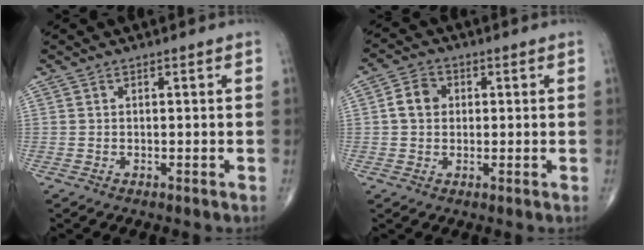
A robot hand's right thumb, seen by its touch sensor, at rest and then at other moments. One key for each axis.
{"total": 4.9, "fx": 0.5, "fy": 4.0, "fz": 2.9, "tx": -0.041, "ty": 0.011, "tz": 0.003}